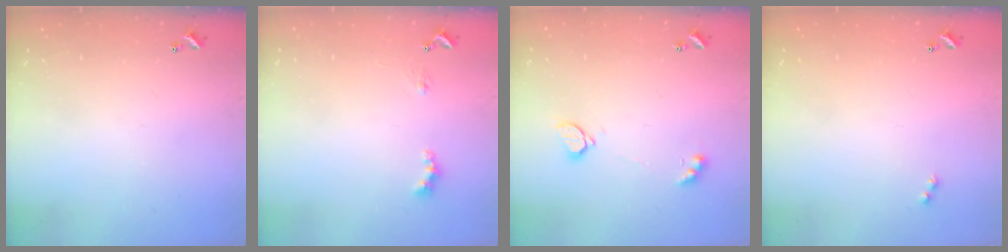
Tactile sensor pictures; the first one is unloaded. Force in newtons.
{"total": 2.0, "press": 1.9, "slide": 0.4}
{"total": 2.2, "press": 2.2, "slide": 0.2}
{"total": 2.0, "press": 2.0, "slide": 0.4}